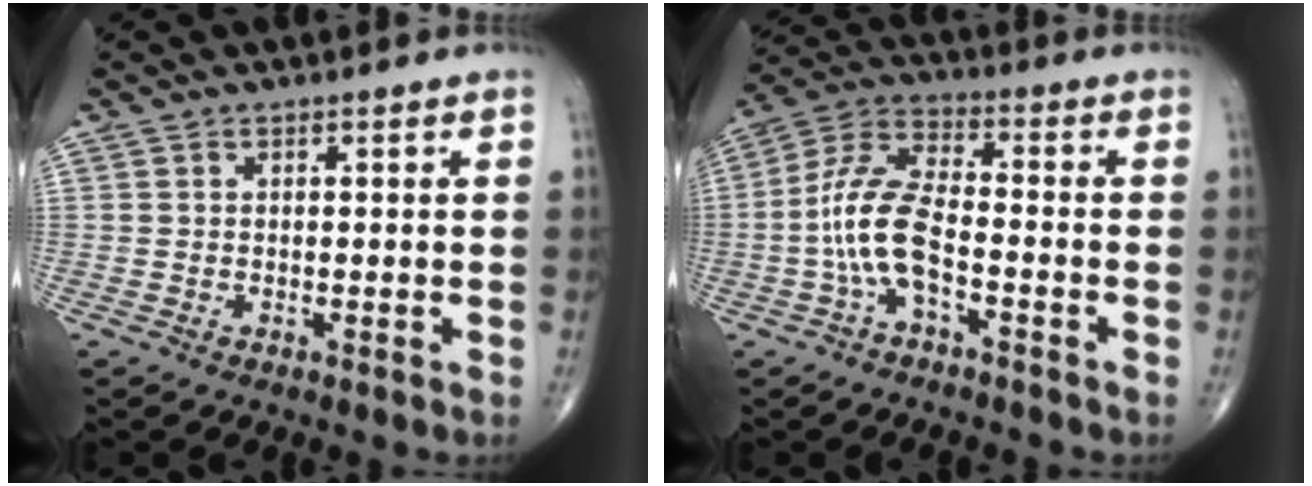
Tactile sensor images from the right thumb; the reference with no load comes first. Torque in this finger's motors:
{"motor_torque": [0.86, 0.58, 1.83, -0.94, 0.59]}